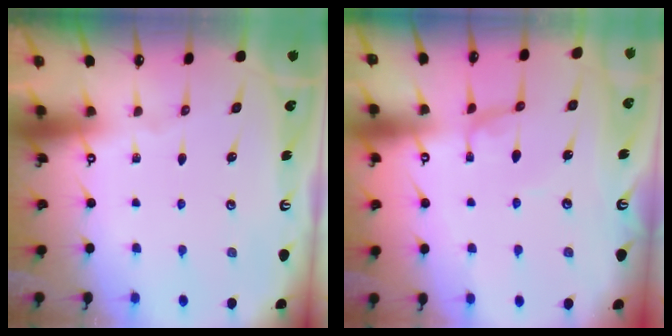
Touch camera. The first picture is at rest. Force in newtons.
{"total": 0.0}